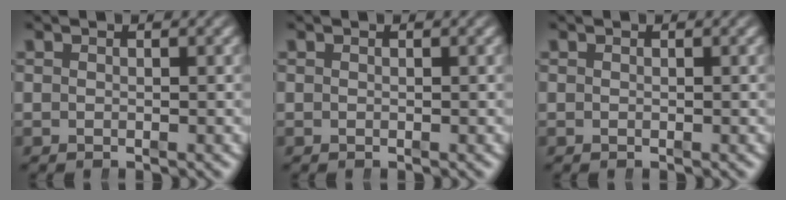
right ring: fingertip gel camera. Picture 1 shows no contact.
{"total": 0.0}
{"total": 0.0}